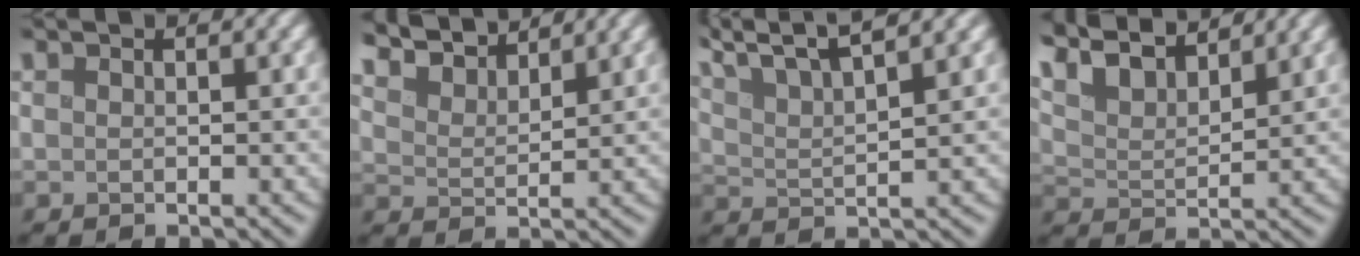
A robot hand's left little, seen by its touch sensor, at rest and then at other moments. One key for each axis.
{"total": 6.0, "fx": 5.5, "fy": 1.1, "fz": 2.0, "tx": -0.049, "ty": 0.014, "tz": 0.074}
{"total": 9.5, "fx": 7.3, "fy": 2.3, "fz": 5.6, "tx": -0.117, "ty": 0.028, "tz": 0.083}
{"total": 8.4, "fx": 6.6, "fy": 2.7, "fz": 4.4, "tx": -0.112, "ty": 0.023, "tz": 0.097}